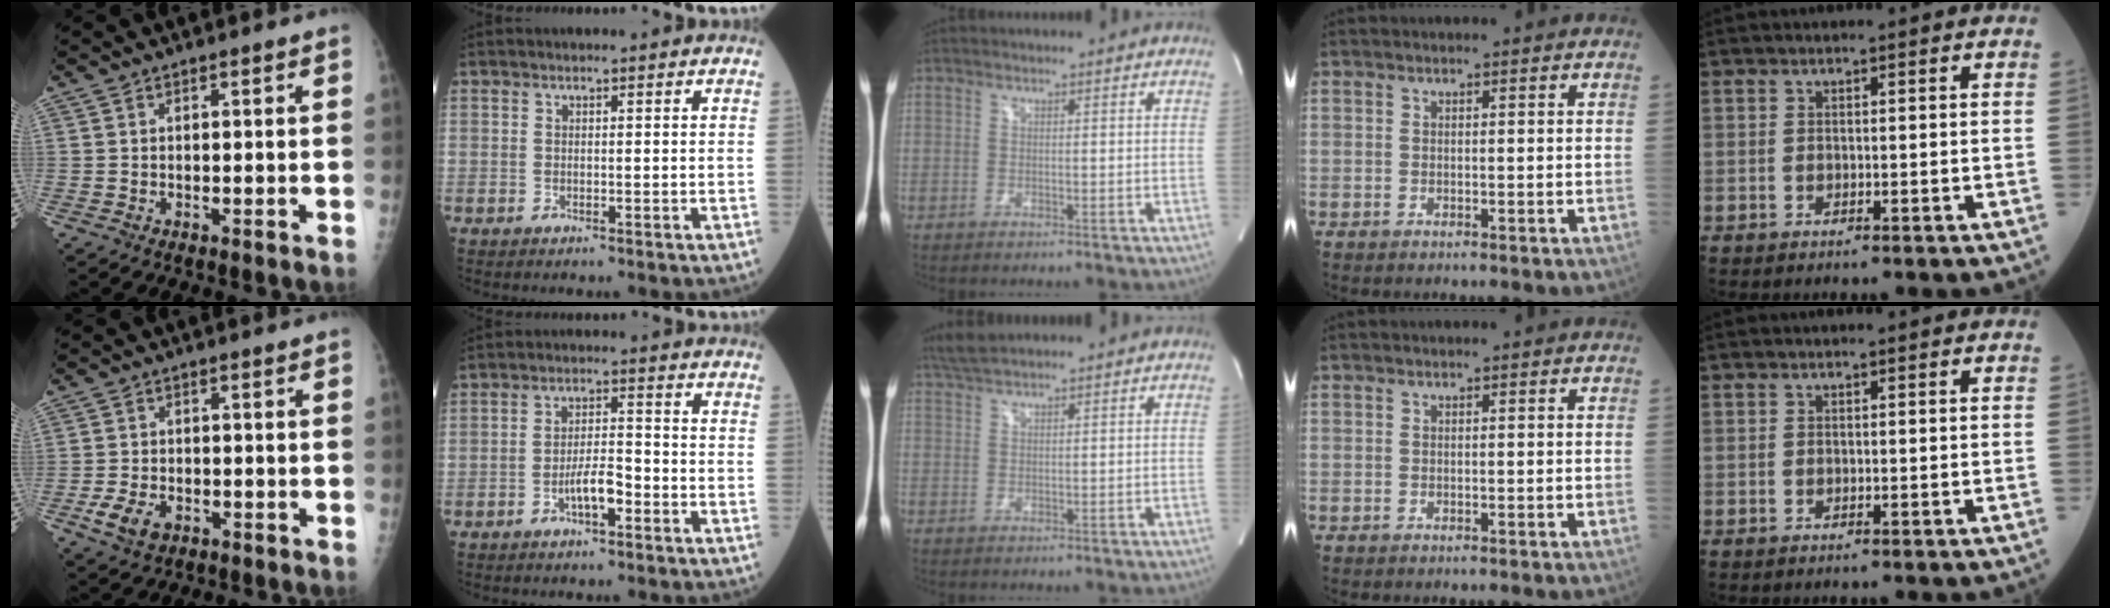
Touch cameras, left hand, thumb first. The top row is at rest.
{"thumb": {"total": 5.4, "force": [-2.5, 3.5, 3.3], "torque": [-0.062, 0.006, -0.041]}, "index": {"total": 4.6, "force": [-2.4, 1.1, 3.8], "torque": [-0.070, 0.002, -0.047]}, "middle": {"total": 2.9, "force": [2.6, 0.0, 1.2], "torque": [-0.033, 0.013, 0.054]}}